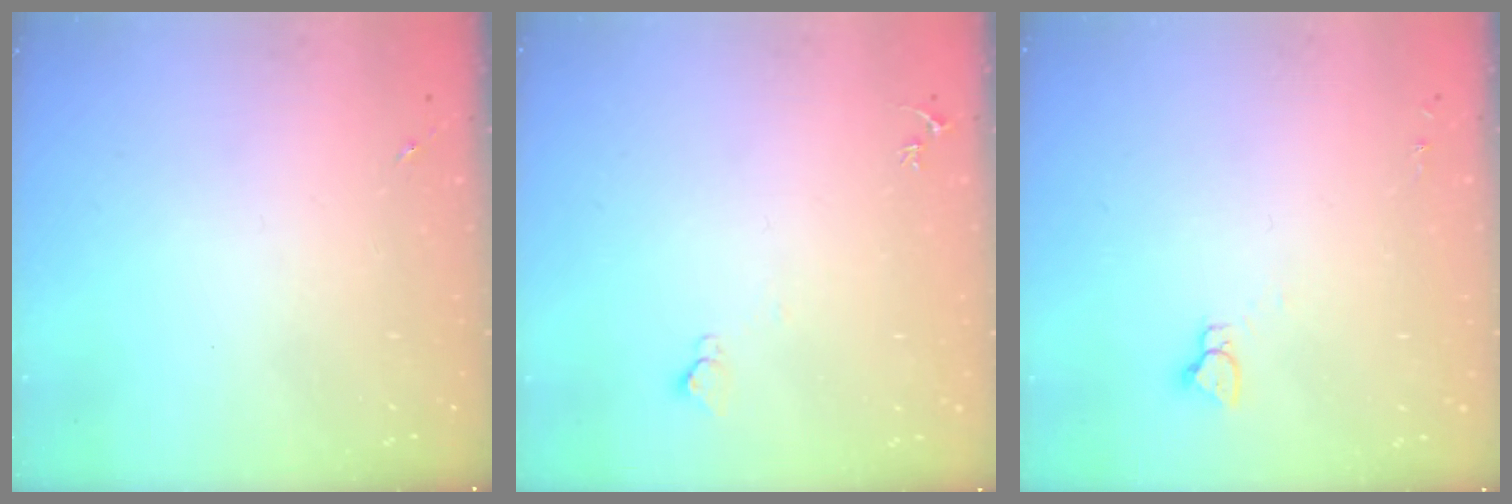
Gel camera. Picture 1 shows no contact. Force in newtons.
{"total": 4.4, "press": 4.4, "slide": 0.4}
{"total": 2.9, "press": 2.9, "slide": 0.2}